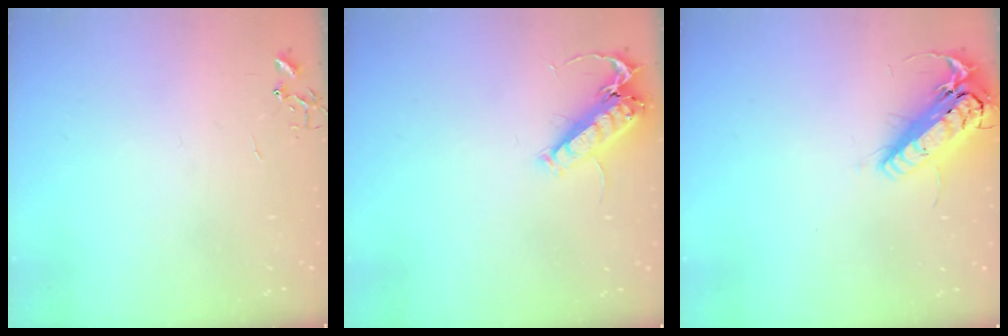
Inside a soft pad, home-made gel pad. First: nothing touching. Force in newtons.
{"total": 14.1, "press": 14.0, "slide": 1.8}
{"total": 17.8, "press": 17.5, "slide": 3.4}